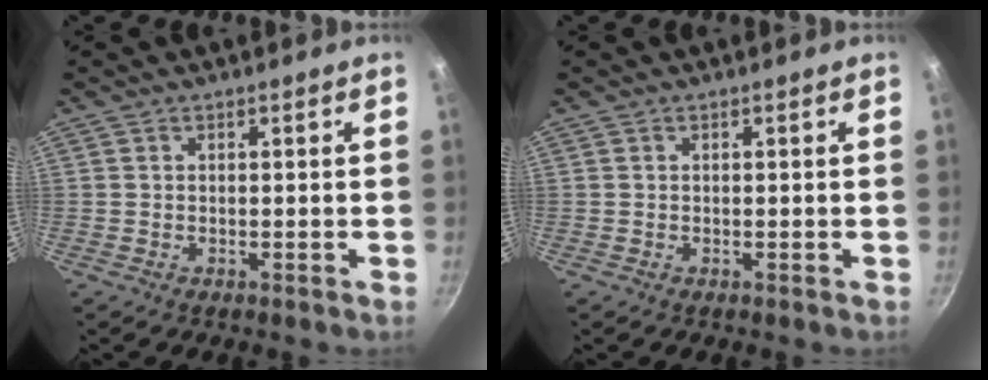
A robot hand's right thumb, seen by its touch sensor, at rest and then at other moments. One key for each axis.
{"total": 0.0}